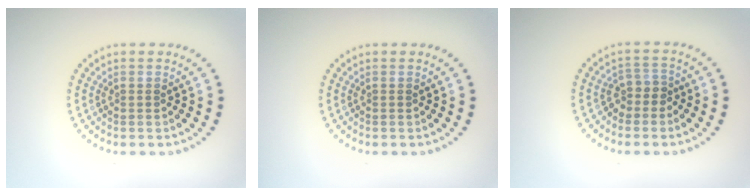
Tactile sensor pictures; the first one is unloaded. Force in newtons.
{"total": 0.0}
{"total": 1.9, "press": 1.5, "slide": 1.2}